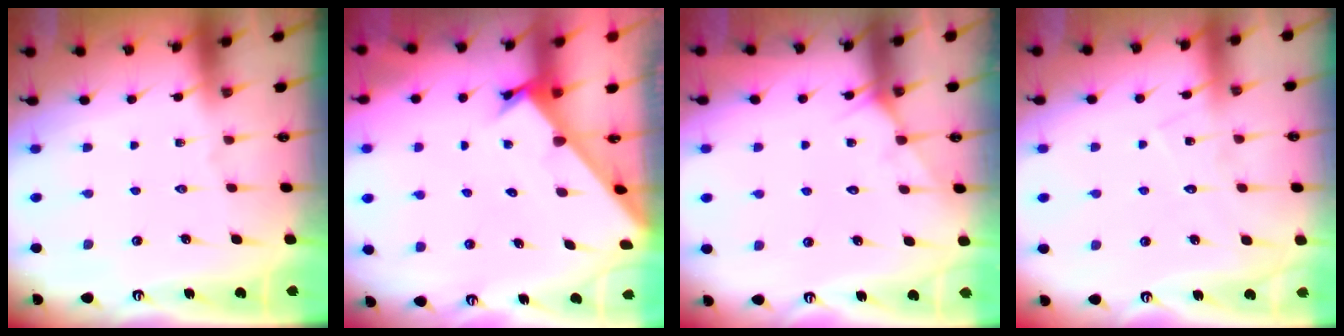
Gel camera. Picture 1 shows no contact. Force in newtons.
{"total": 2.3, "press": 2.3, "slide": 0.2}
{"total": 4.4, "press": 4.4, "slide": 0.3}
{"total": 6.8, "press": 6.8, "slide": 0.4}